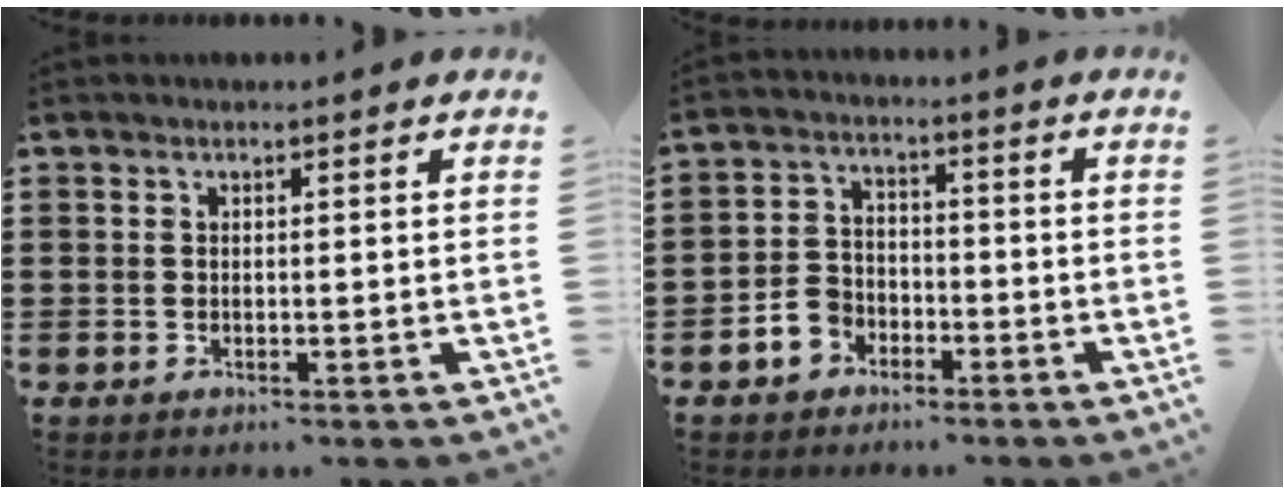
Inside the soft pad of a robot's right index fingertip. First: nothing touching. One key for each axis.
{"total": 4.4, "fx": -2.8, "fy": 3.2, "fz": 1.2, "tx": -0.044, "ty": 0.008, "tz": -0.059}